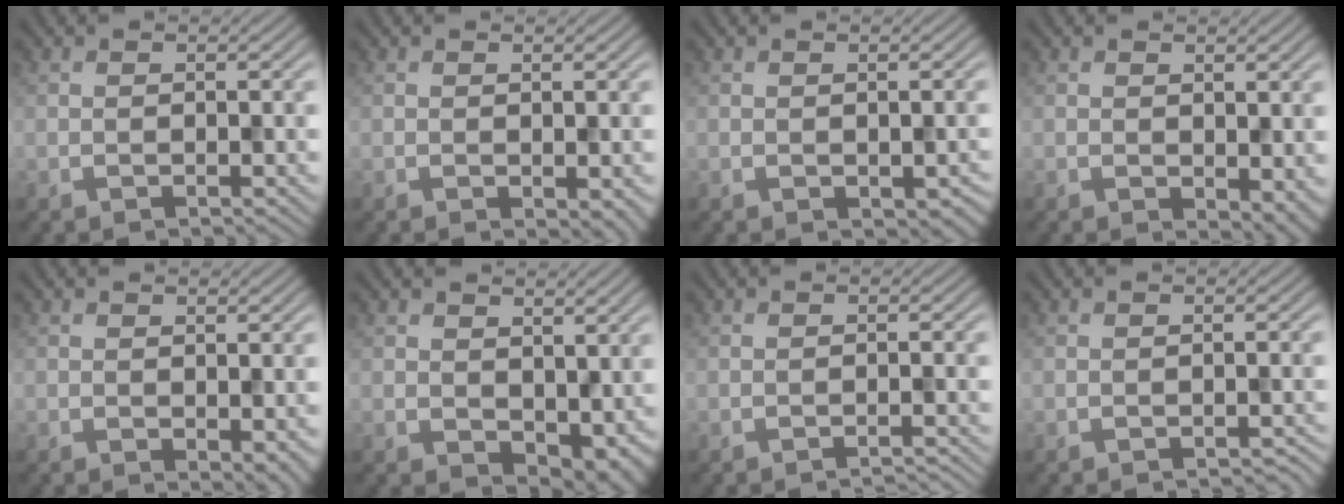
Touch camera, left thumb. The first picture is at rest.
{"total": 2.0, "force": [-0.6, 1.0, 1.7], "torque": [-0.021, -0.011, -0.004]}
{"total": 1.5, "force": [-0.4, 0.9, 1.1], "torque": [-0.015, -0.008, 0.001]}
{"total": 3.3, "force": [-0.3, 2.0, 2.6], "torque": [-0.036, -0.012, 0.000]}
{"total": 2.5, "force": [-0.6, 1.3, 2.1], "torque": [-0.028, -0.010, -0.005]}
{"total": 5.3, "force": [1.3, 3.5, 3.7], "torque": [-0.067, -0.019, 0.032]}
{"total": 1.4, "force": [-1.2, 0.2, 0.6], "torque": [0.003, 0.003, -0.025]}
{"total": 1.2, "force": [-1.1, 0.2, 0.5], "torque": [0.004, 0.001, -0.015]}